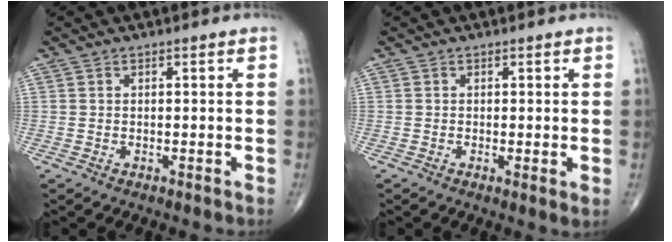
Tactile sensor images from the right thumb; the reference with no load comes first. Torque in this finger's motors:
{"motor_torque": [-0.23, 0.14, -0.17, -0.03, 0.00]}